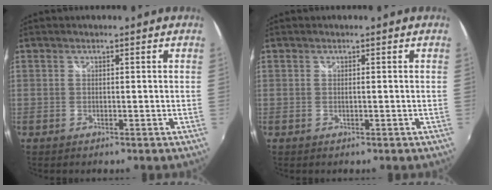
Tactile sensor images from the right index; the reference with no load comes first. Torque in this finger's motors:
{"motor_torque": [-0.70, 0.71, 0.00, 0.00]}